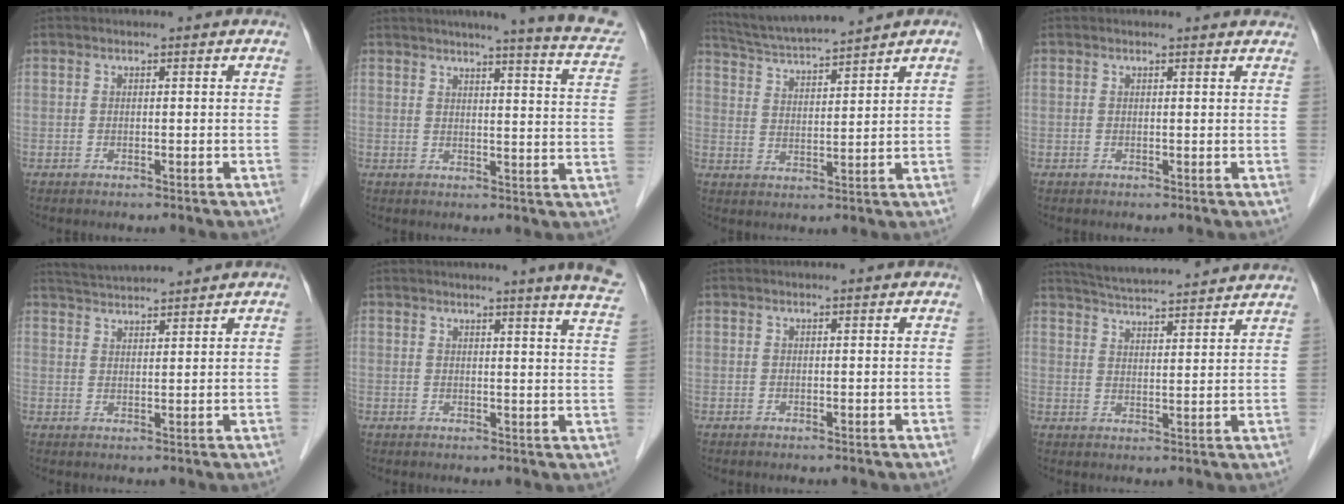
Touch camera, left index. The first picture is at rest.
{"total": 14.7, "force": [12.5, 0.3, 7.7], "torque": [-0.094, -0.032, 0.127]}
{"total": 9.0, "force": [8.4, -1.0, 3.2], "torque": [-0.062, 0.016, 0.153]}
{"total": 4.2, "force": [4.1, 0.6, 0.8], "torque": [-0.007, 0.010, 0.032]}
{"total": 5.8, "force": [5.6, -0.8, 1.2], "torque": [-0.027, 0.027, 0.098]}
{"total": 10.3, "force": [9.0, -0.7, 4.9], "torque": [-0.050, -0.040, 0.076]}
{"total": 1.0, "force": [1.0, 0.1, 0.2], "torque": [-0.009, 0.014, 0.012]}
{"total": 16.9, "force": [15.8, 0.6, 5.9], "torque": [-0.105, 0.020, 0.218]}